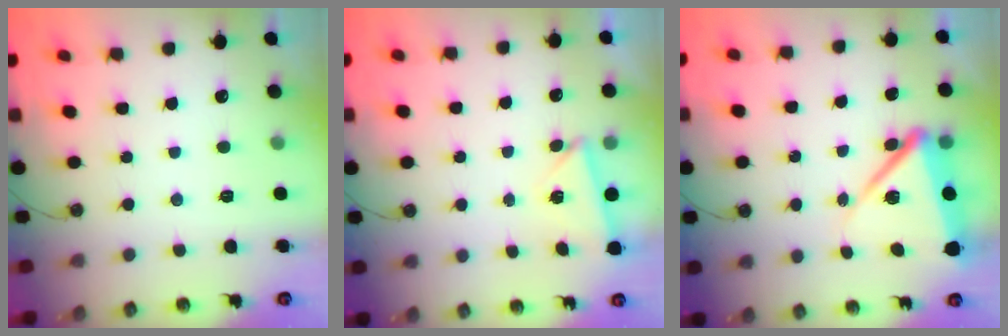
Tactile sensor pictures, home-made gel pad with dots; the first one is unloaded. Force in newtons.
{"total": 2.9, "press": 2.8, "slide": 0.7}
{"total": 10.0, "press": 9.9, "slide": 1.4}